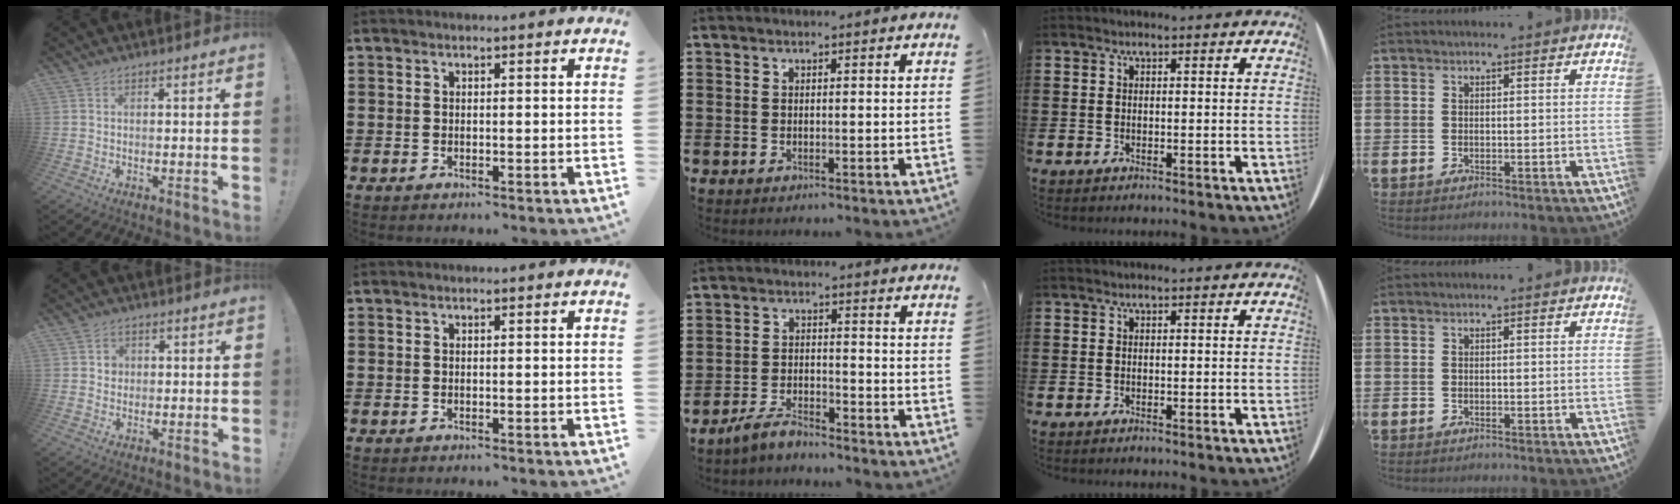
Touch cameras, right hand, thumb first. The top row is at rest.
{"thumb": {"total": 2.3, "force": [0.3, 2.2, 0.7], "torque": [-0.005, -0.001, 0.003]}, "middle": {"total": 4.0, "force": [-3.8, 0.6, 1.2], "torque": [-0.034, 0.004, -0.079]}}